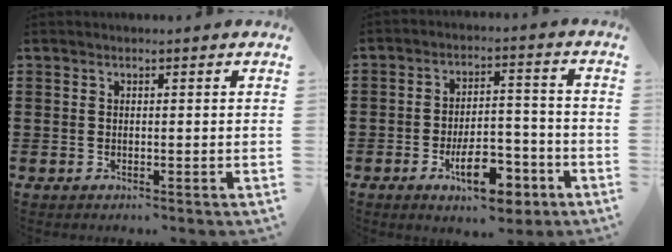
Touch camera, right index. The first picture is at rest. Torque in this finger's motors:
{"motor_torque": [1.14, -1.00, 0.29, 0.06]}